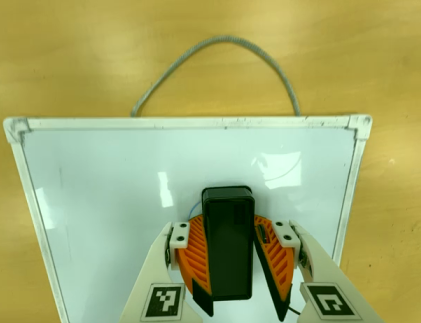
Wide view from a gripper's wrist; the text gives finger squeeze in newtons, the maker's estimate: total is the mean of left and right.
{"total": 12.5, "left": 14.6, "right": 10.4}